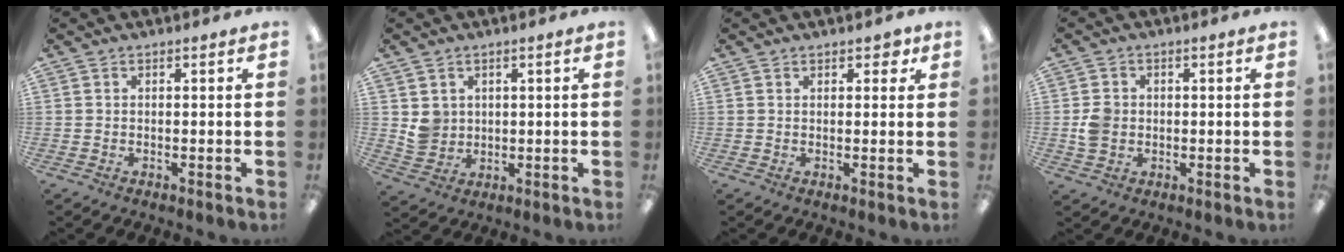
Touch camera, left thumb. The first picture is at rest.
{"total": 4.5, "force": [1.7, 4.1, 0.8], "torque": [-0.012, -0.002, 0.033]}
{"total": 2.8, "force": [1.7, 1.5, 1.6], "torque": [-0.009, -0.005, 0.025]}
{"total": 4.4, "force": [-0.2, 3.8, 2.2], "torque": [-0.034, 0.005, -0.002]}